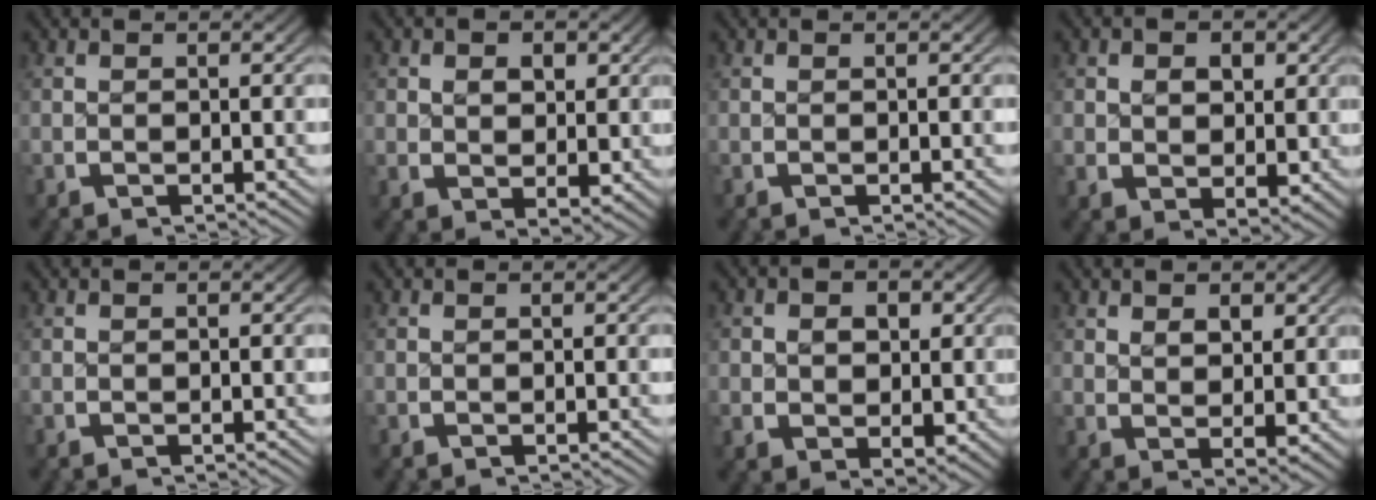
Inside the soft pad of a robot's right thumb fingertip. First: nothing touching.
{"total": 3.1, "force": [0.8, 2.3, 1.9], "torque": [-0.027, -0.015, 0.025]}
{"total": 0.0}
{"total": 3.7, "force": [0.7, 2.9, 2.2], "torque": [-0.032, -0.017, 0.024]}
{"total": 0.0}
{"total": 0.0}
{"total": 4.2, "force": [0.4, 3.3, 2.4], "torque": [-0.039, -0.017, 0.019]}
{"total": 2.7, "force": [1.5, 1.3, 1.8], "torque": [-0.024, -0.011, 0.034]}